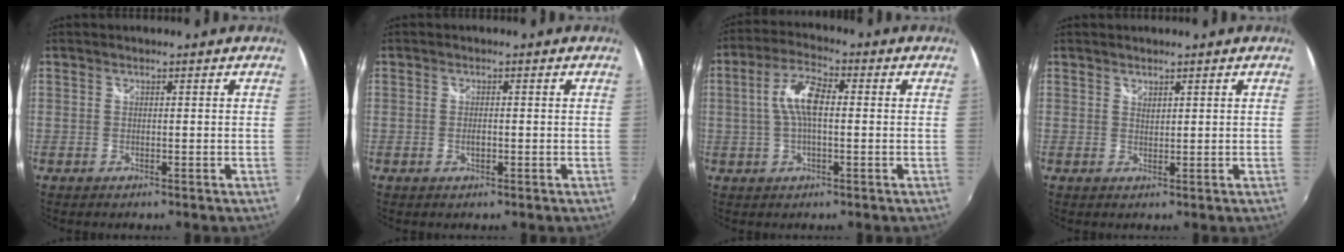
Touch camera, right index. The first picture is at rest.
{"total": 1.3, "force": [-0.4, 0.6, 1.1], "torque": [-0.020, 0.002, -0.006]}
{"total": 7.4, "force": [0.3, 2.8, 6.8], "torque": [-0.139, 0.016, 0.003]}
{"total": 1.0, "force": [0.8, 0.4, 0.2], "torque": [-0.001, 0.001, 0.015]}